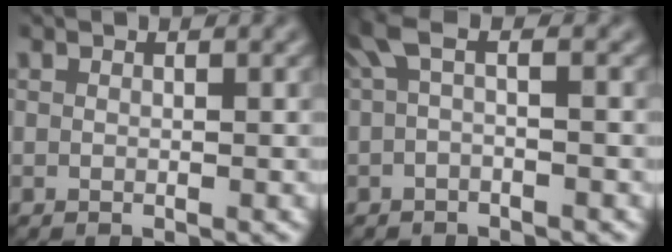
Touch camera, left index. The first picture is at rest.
{"total": 2.7, "force": [0.3, 0.6, 2.6], "torque": [-0.054, 0.006, 0.003]}